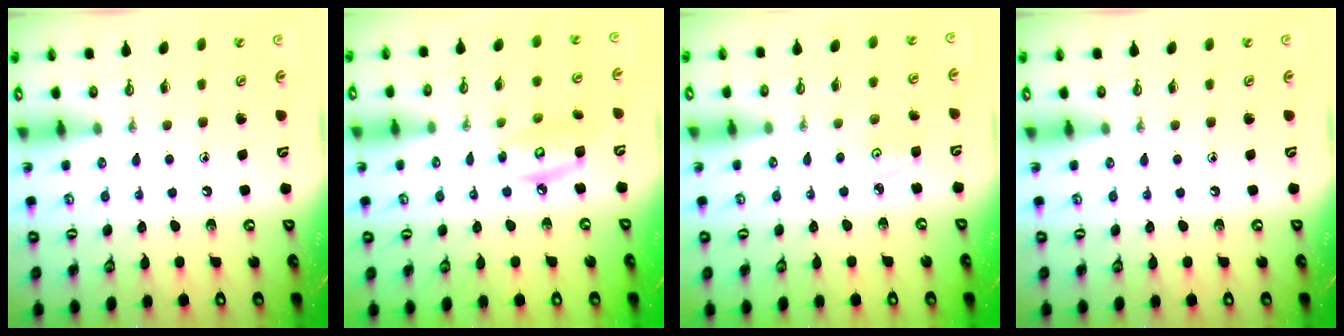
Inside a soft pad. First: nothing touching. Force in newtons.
{"total": 8.7, "press": 8.7, "slide": 0.8}
{"total": 3.0, "press": 2.9, "slide": 0.4}
{"total": 0.0}